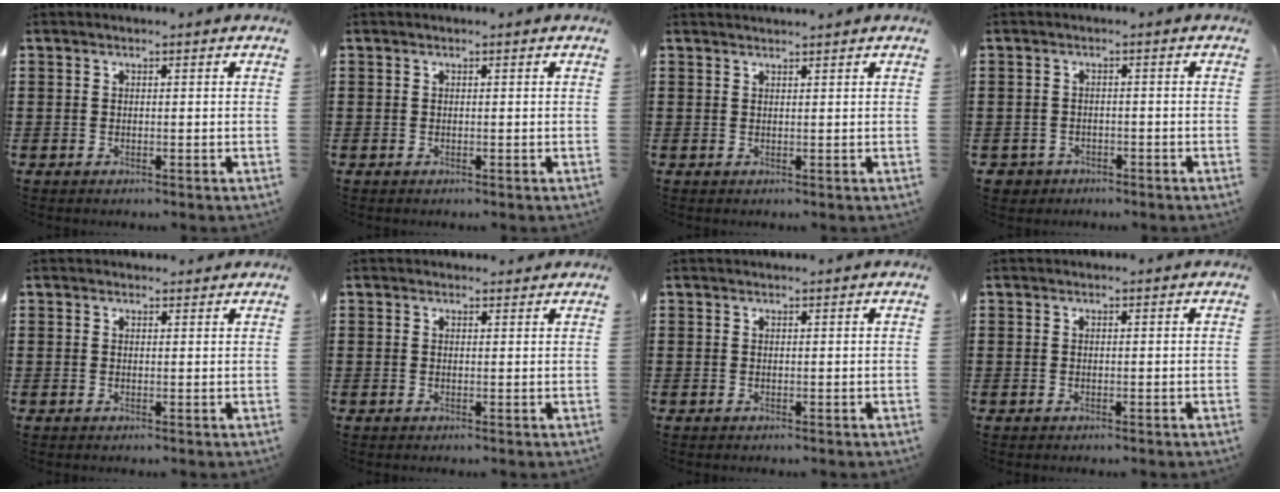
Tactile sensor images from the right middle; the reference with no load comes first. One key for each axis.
{"total": 0.0}
{"total": 1.1, "fx": 1.1, "fy": -0.2, "fz": 0.0, "tx": -0.002, "ty": -0.003, "tz": 0.022}
{"total": 1.6, "fx": -1.3, "fy": 0.9, "fz": -0.1, "tx": -0.005, "ty": 0.002, "tz": -0.031}
{"total": 1.0, "fx": 0.9, "fy": 0.3, "fz": 0.1, "tx": 0.004, "ty": -0.001, "tz": 0.015}
{"total": 1.0, "fx": 1.0, "fy": 0.2, "fz": 0.0, "tx": 0.005, "ty": -0.001, "tz": 0.017}
{"total": 0.5, "fx": 0.5, "fy": -0.2, "fz": 0.0, "tx": -0.001, "ty": 0.001, "tz": 0.010}
{"total": 0.0}